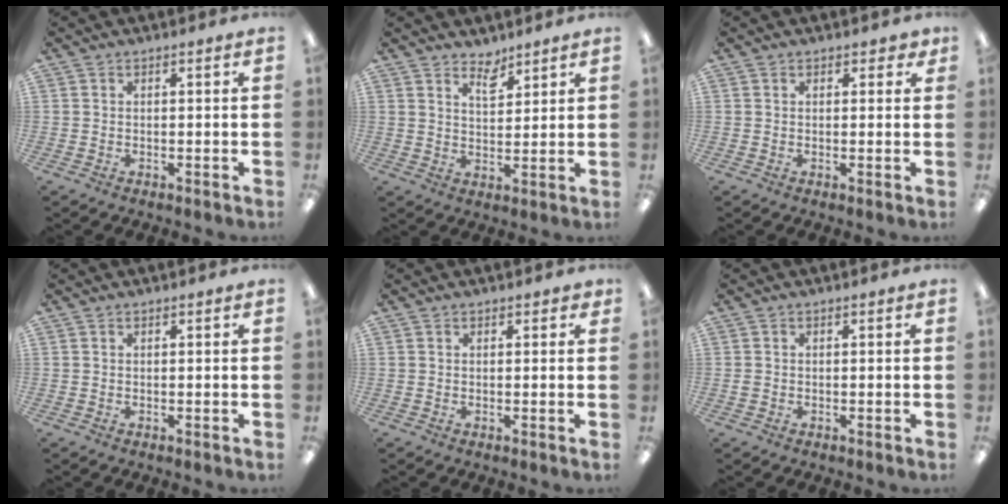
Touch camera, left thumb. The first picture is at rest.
{"total": 4.7, "force": [4.1, 1.8, 1.4], "torque": [-0.015, -0.027, 0.071]}
{"total": 1.8, "force": [1.1, 1.2, 0.6], "torque": [0.002, -0.002, 0.016]}
{"total": 0.0}
{"total": 1.0, "force": [0.7, 0.7, 0.2], "torque": [0.002, 0.000, 0.010]}
{"total": 0.6, "force": [-0.2, 0.6, 0.0], "torque": [0.000, 0.004, -0.006]}